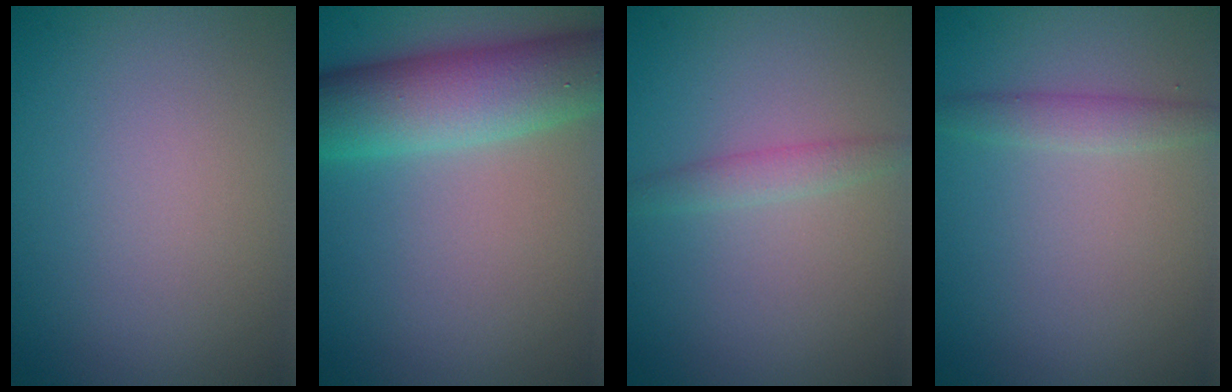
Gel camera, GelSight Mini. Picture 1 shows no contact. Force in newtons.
{"total": 8.1, "press": 8.1, "slide": 0.4}
{"total": 1.5, "press": 1.5, "slide": 0.1}
{"total": 1.7, "press": 1.7, "slide": 0.1}